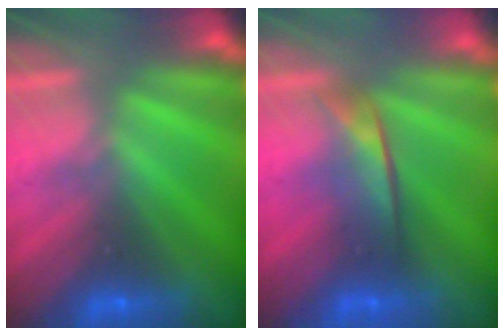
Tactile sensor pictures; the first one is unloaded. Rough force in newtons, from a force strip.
{"total": 2.1}